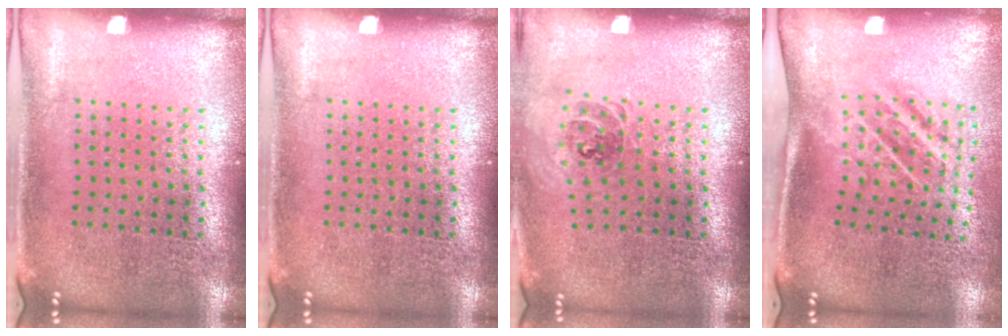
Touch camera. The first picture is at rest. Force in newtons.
{"total": 0.0}
{"total": 0.9, "press": 0.8, "slide": 0.3}
{"total": 1.8, "press": 1.2, "slide": 1.4}